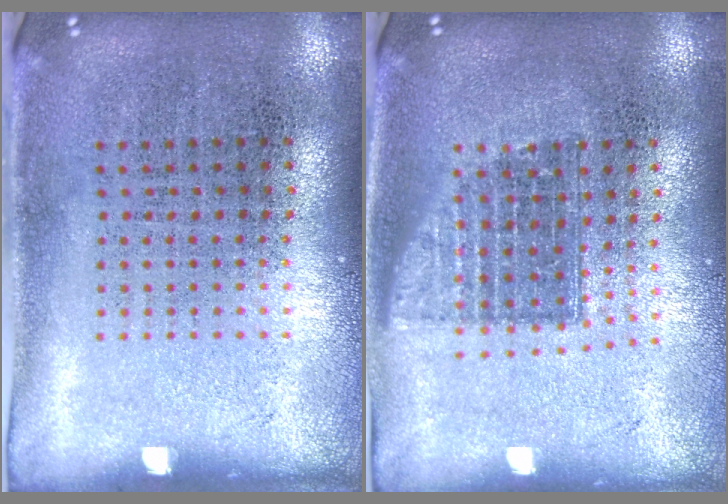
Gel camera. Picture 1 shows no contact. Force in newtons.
{"total": 1.4, "press": 1.1, "slide": 0.8}